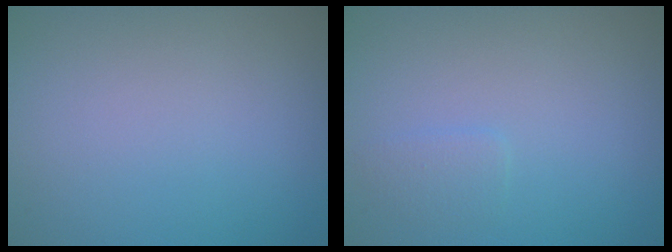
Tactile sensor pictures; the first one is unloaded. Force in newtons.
{"total": 1.0, "press": 1.0, "slide": 0.0}